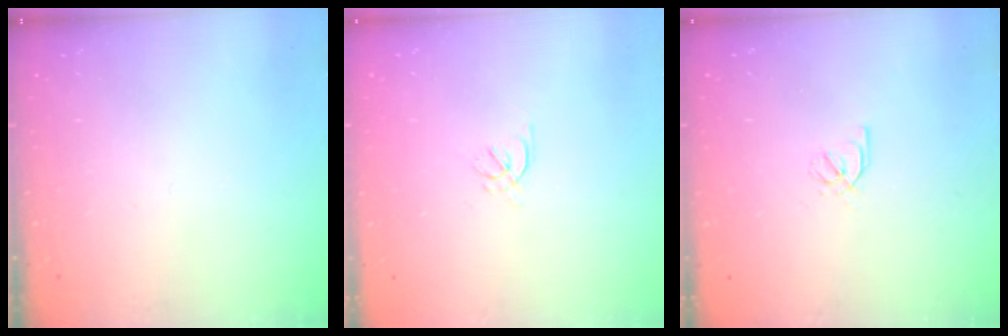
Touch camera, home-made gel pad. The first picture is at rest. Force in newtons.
{"total": 1.5, "press": 1.4, "slide": 0.6}
{"total": 2.2, "press": 2.1, "slide": 0.6}